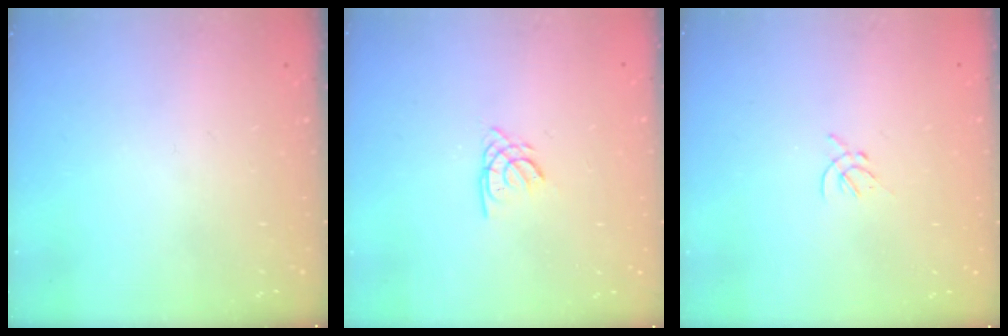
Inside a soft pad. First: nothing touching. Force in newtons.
{"total": 1.8, "press": 1.8, "slide": 0.3}
{"total": 1.4, "press": 1.3, "slide": 0.5}